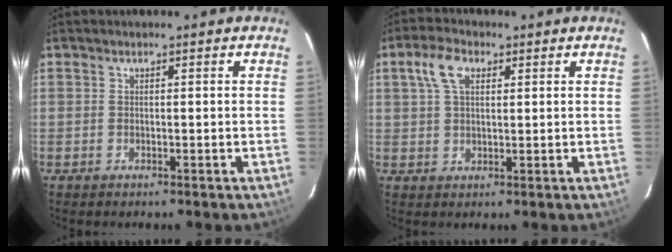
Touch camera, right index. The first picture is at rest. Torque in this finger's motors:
{"motor_torque": [0.20, -0.02, 0.13, 0.06]}